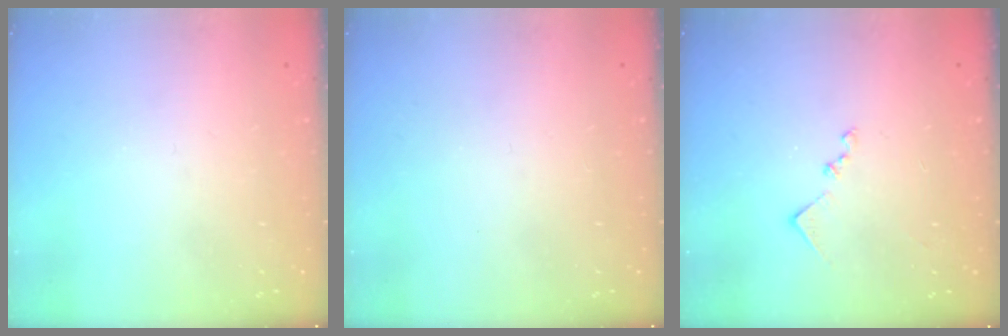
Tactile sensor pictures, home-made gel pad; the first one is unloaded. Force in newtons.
{"total": 0.0}
{"total": 8.2, "press": 8.2, "slide": 0.7}